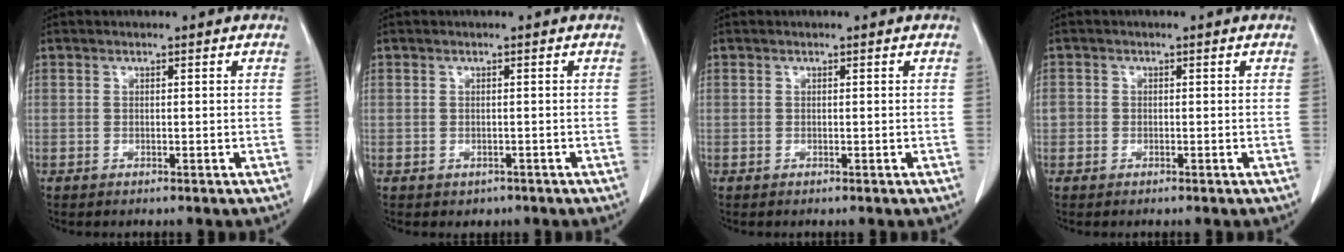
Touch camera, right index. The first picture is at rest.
{"total": 1.4, "force": [-0.7, 1.2, 0.2], "torque": [-0.004, 0.003, -0.005]}
{"total": 0.0}
{"total": 1.6, "force": [-0.2, 1.5, 0.3], "torque": [0.004, 0.007, -0.004]}